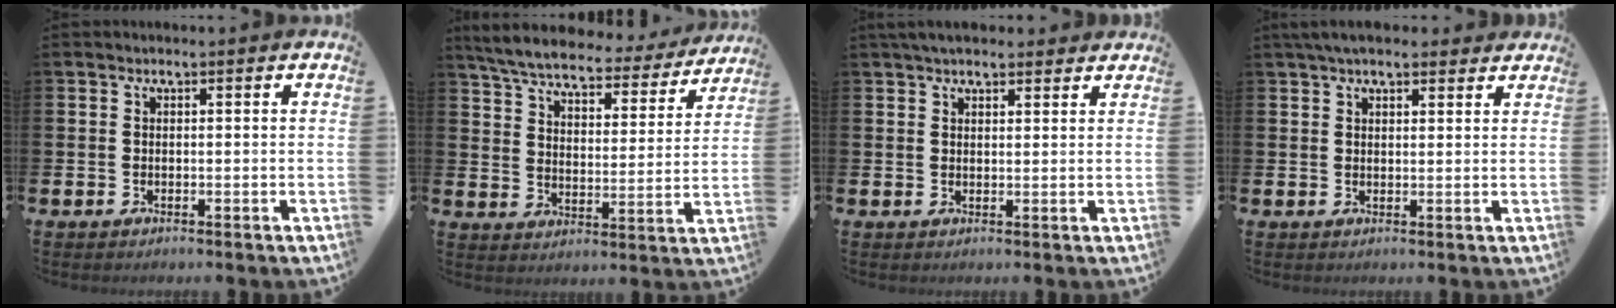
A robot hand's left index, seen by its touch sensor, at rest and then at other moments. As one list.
[{"total": 6.4, "force": [5.9, 1.2, 2.2], "torque": [-0.071, -0.039, 0.098]}, {"total": 3.5, "force": [3.1, 1.2, 1.0], "torque": [-0.021, -0.005, 0.057]}, {"total": 3.7, "force": [3.3, 1.1, 1.4], "torque": [-0.030, -0.005, 0.060]}]